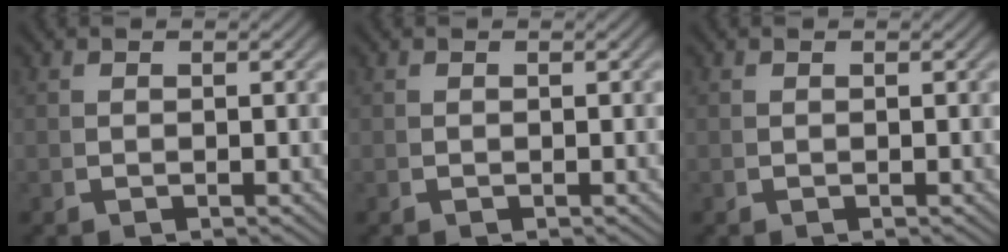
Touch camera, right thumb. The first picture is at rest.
{"total": 0.0}
{"total": 0.0}